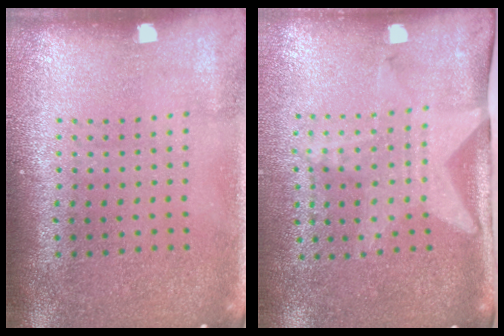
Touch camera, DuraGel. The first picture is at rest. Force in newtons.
{"total": 2.1, "press": 1.5, "slide": 1.4}